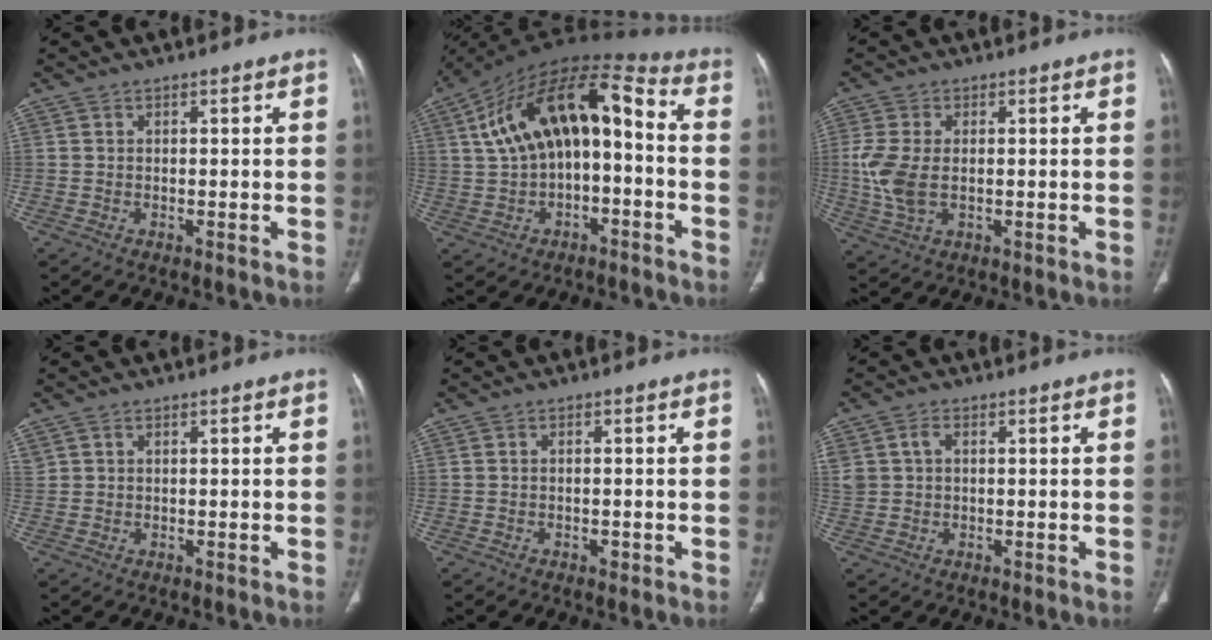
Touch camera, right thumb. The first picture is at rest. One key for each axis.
{"total": 18.6, "fx": 0.8, "fy": 9.7, "fz": 15.9, "tx": -0.259, "ty": 0.063, "tz": 0.011}
{"total": 7.8, "fx": -0.1, "fy": 4.5, "fz": 6.4, "tx": -0.160, "ty": -0.003, "tz": 0.001}
{"total": 0.0}
{"total": 1.1, "fx": -0.6, "fy": 0.6, "fz": 0.7, "tx": -0.011, "ty": 0.002, "tz": -0.007}
{"total": 3.9, "fx": 1.0, "fy": 2.8, "fz": 2.4, "tx": -0.056, "ty": 0.009, "tz": 0.025}